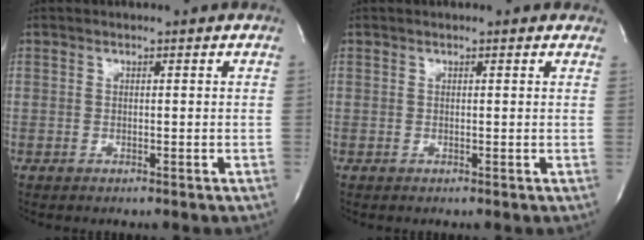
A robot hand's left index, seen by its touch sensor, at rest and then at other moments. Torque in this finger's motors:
{"motor_torque": [0.27, -0.58, 0.11, 0.02]}